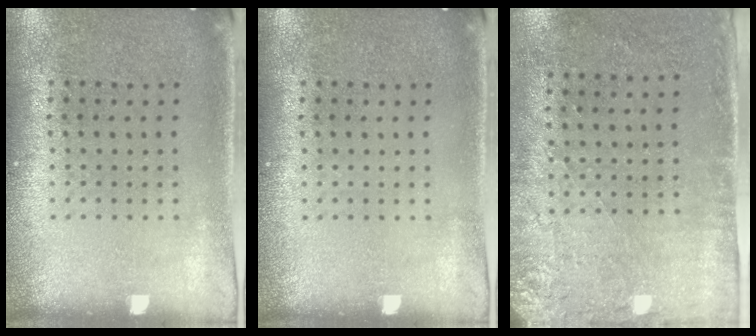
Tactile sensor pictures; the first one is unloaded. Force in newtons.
{"total": 0.0}
{"total": 2.8, "press": 2.3, "slide": 1.6}